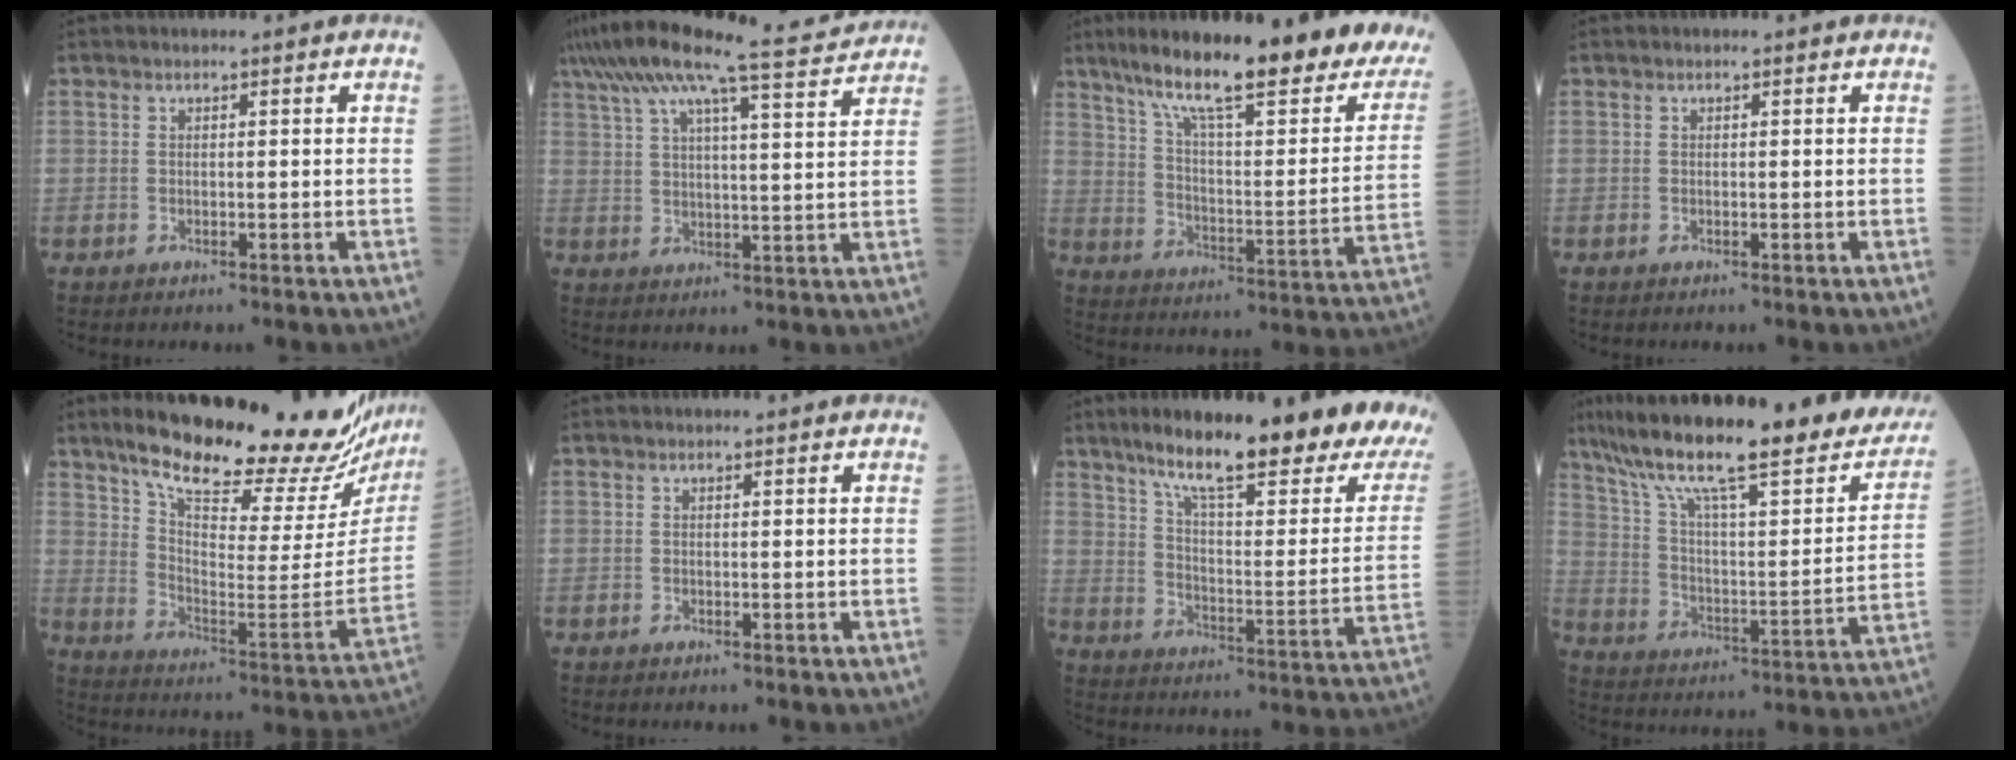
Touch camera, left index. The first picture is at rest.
{"total": 17.2, "force": [15.0, -0.4, 8.4], "torque": [-0.163, 0.011, 0.224]}
{"total": 29.7, "force": [22.5, 4.7, 18.8], "torque": [-0.266, -0.026, 0.305]}
{"total": 0.0}
{"total": 30.4, "force": [26.2, 5.9, 14.2], "torque": [-0.224, -0.072, 0.346]}
{"total": 0.0}
{"total": 26.3, "force": [20.3, 3.2, 16.3], "torque": [-0.238, -0.044, 0.274]}
{"total": 32.0, "force": [24.9, 5.7, 19.4], "torque": [-0.311, -0.019, 0.344]}